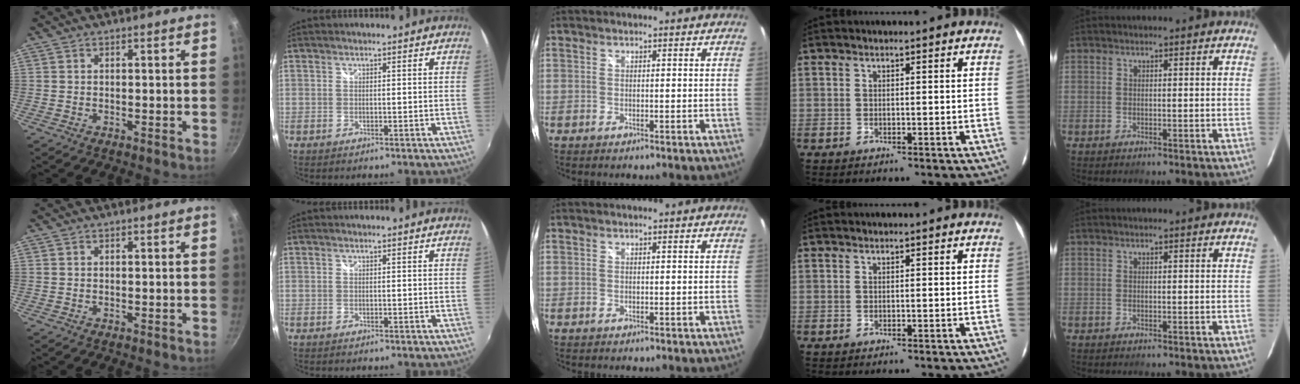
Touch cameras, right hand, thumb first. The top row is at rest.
{}